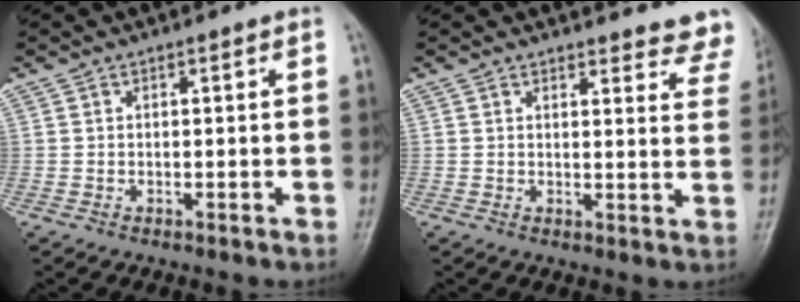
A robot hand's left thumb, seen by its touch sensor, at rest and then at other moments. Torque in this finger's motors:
{"motor_torque": [-0.05, -0.04, -0.12, -0.30, 0.04]}